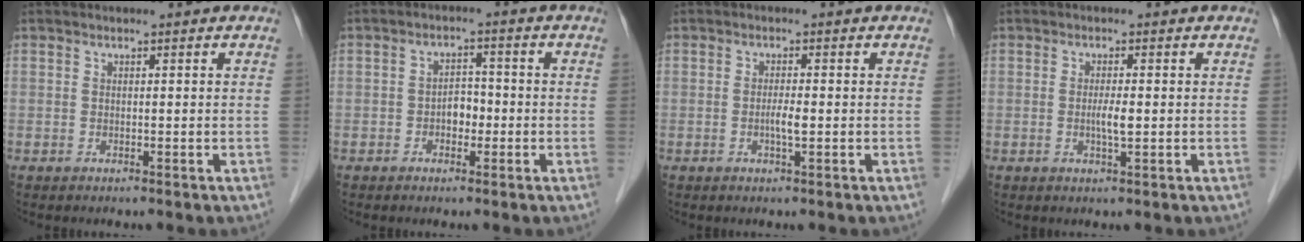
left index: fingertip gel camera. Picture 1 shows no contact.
{"total": 2.9, "force": [-1.0, 1.9, 2.0], "torque": [-0.029, 0.010, -0.019]}
{"total": 1.9, "force": [-0.4, 0.2, 1.8], "torque": [-0.036, 0.000, -0.007]}
{"total": 2.2, "force": [-0.2, 0.2, 2.1], "torque": [-0.043, -0.002, -0.002]}